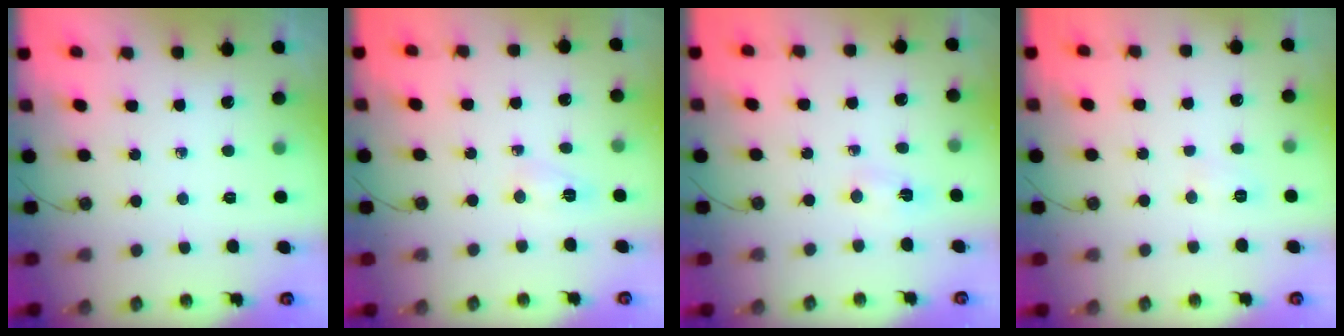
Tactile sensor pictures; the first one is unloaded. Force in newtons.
{"total": 2.7, "press": 2.7, "slide": 0.4}
{"total": 2.1, "press": 1.8, "slide": 1.0}
{"total": 3.6, "press": 3.5, "slide": 0.8}